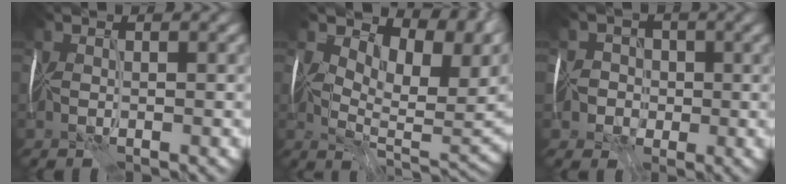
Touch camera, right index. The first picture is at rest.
{"total": 11.4, "force": [4.8, 5.7, 8.6], "torque": [-0.128, -0.004, 0.089]}
{"total": 3.6, "force": [-1.7, 3.2, 0.4], "torque": [0.029, 0.011, -0.051]}